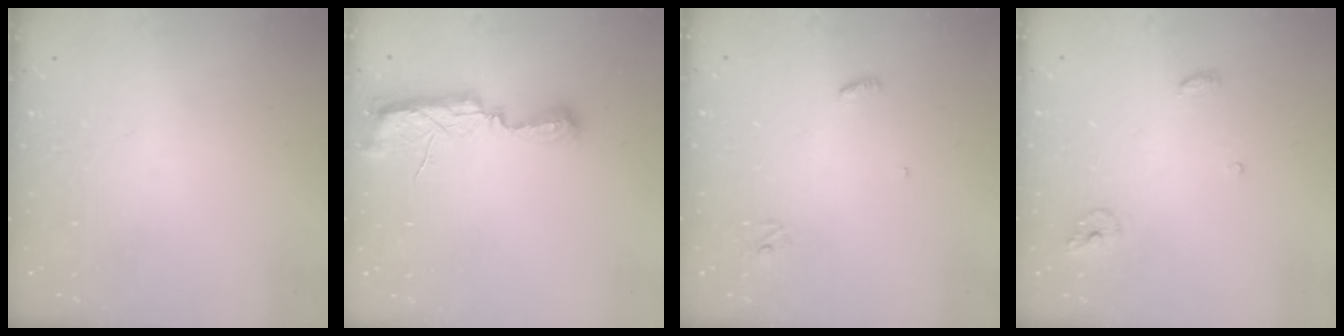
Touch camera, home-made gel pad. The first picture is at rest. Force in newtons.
{"total": 7.5, "press": 7.5, "slide": 0.5}
{"total": 3.2, "press": 3.2, "slide": 0.3}
{"total": 5.0, "press": 5.0, "slide": 0.4}